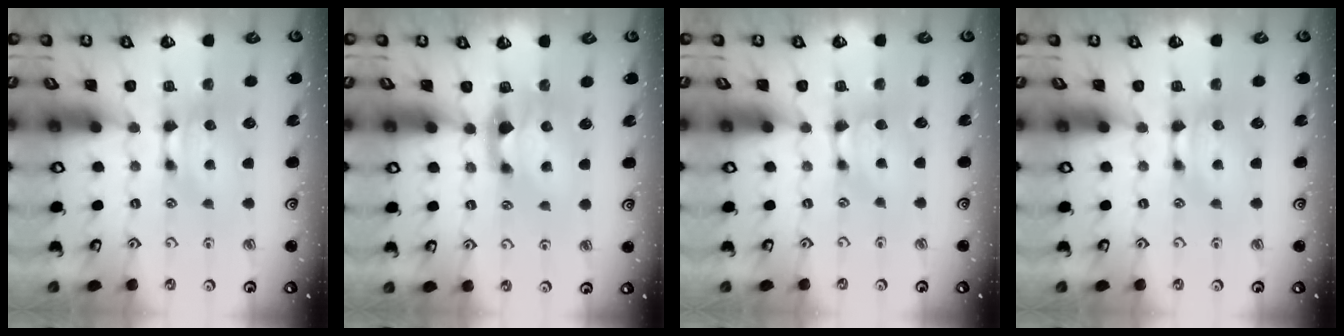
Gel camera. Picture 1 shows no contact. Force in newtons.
{"total": 2.1, "press": 1.7, "slide": 1.2}
{"total": 0.6, "press": 0.4, "slide": 0.4}
{"total": 0.0}